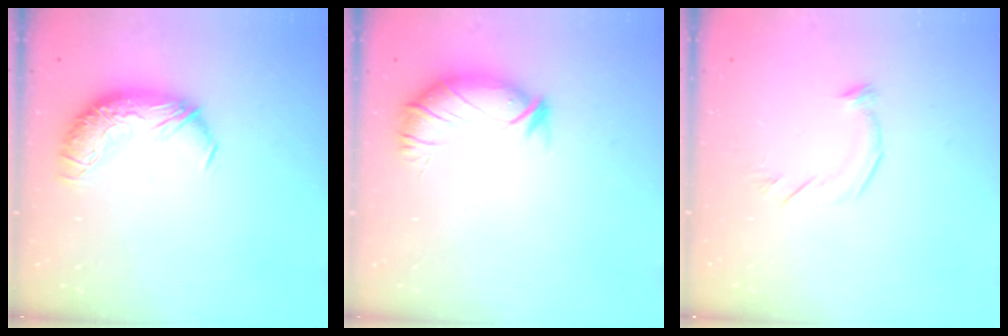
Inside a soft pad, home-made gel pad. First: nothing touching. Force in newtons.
{"total": 3.0, "press": 2.4, "slide": 1.9}
{"total": 5.3, "press": 5.1, "slide": 1.2}